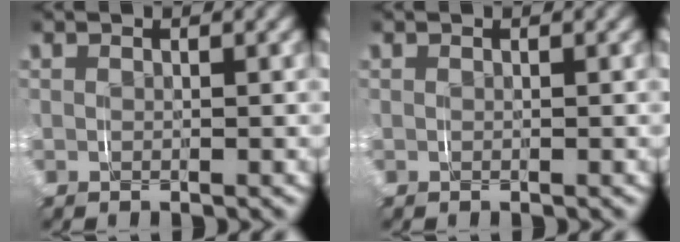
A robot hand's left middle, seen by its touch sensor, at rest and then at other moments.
{"total": 0.0}